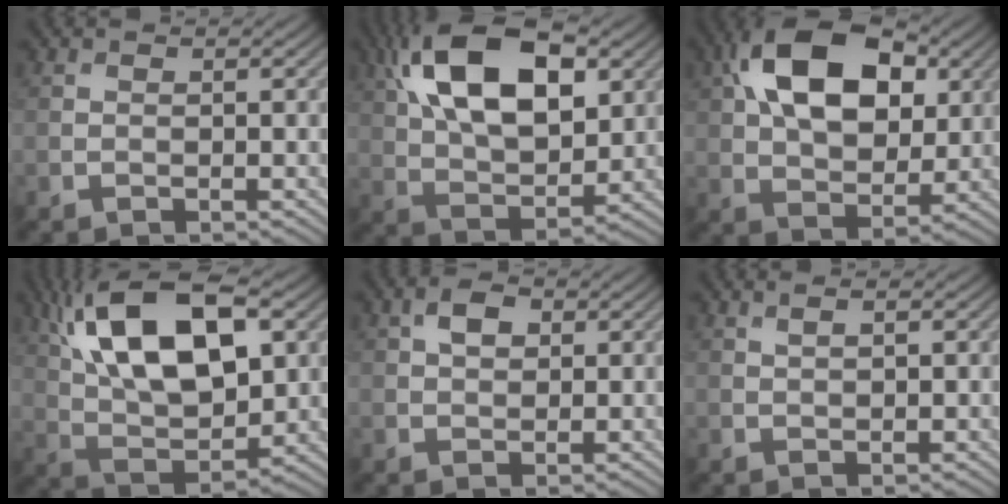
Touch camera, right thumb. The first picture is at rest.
{"total": 16.5, "force": [6.3, 8.7, 12.5], "torque": [-0.247, 0.026, 0.100]}
{"total": 15.1, "force": [5.0, 9.1, 11.0], "torque": [-0.210, 0.024, 0.080]}
{"total": 17.2, "force": [6.5, 8.2, 13.6], "torque": [-0.267, 0.026, 0.103]}
{"total": 2.8, "force": [1.0, 1.8, 1.9], "torque": [-0.036, 0.005, 0.015]}
{"total": 1.3, "force": [0.7, 0.3, 1.0], "torque": [-0.019, 0.000, 0.018]}